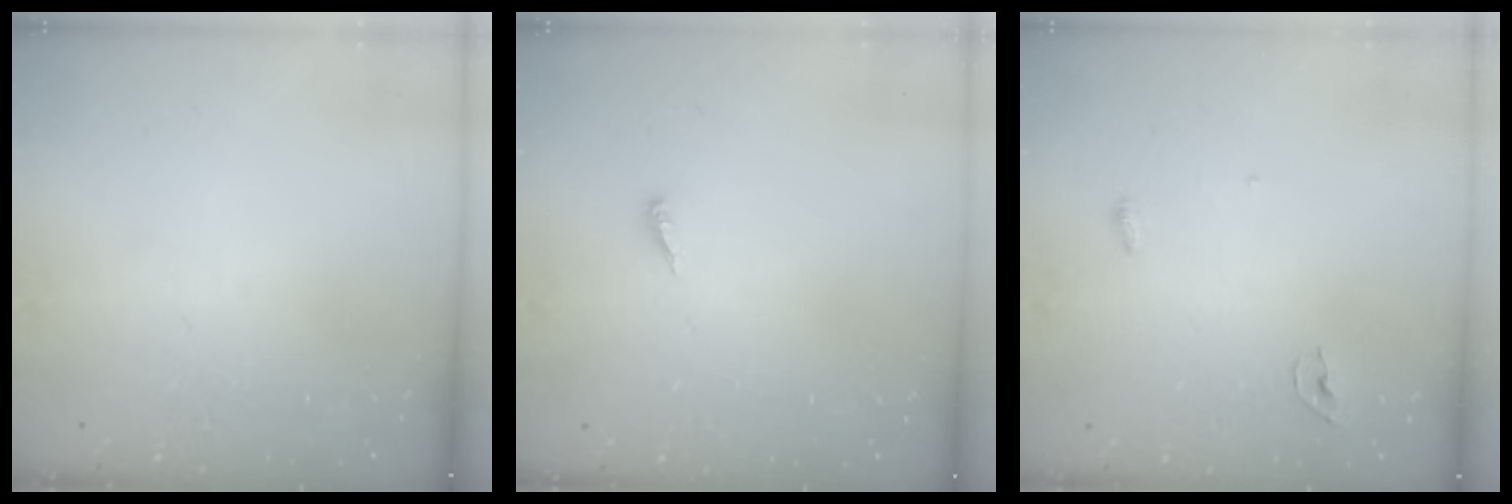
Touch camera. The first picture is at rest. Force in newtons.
{"total": 3.0, "press": 3.0, "slide": 0.2}
{"total": 6.4, "press": 4.1, "slide": 4.9}